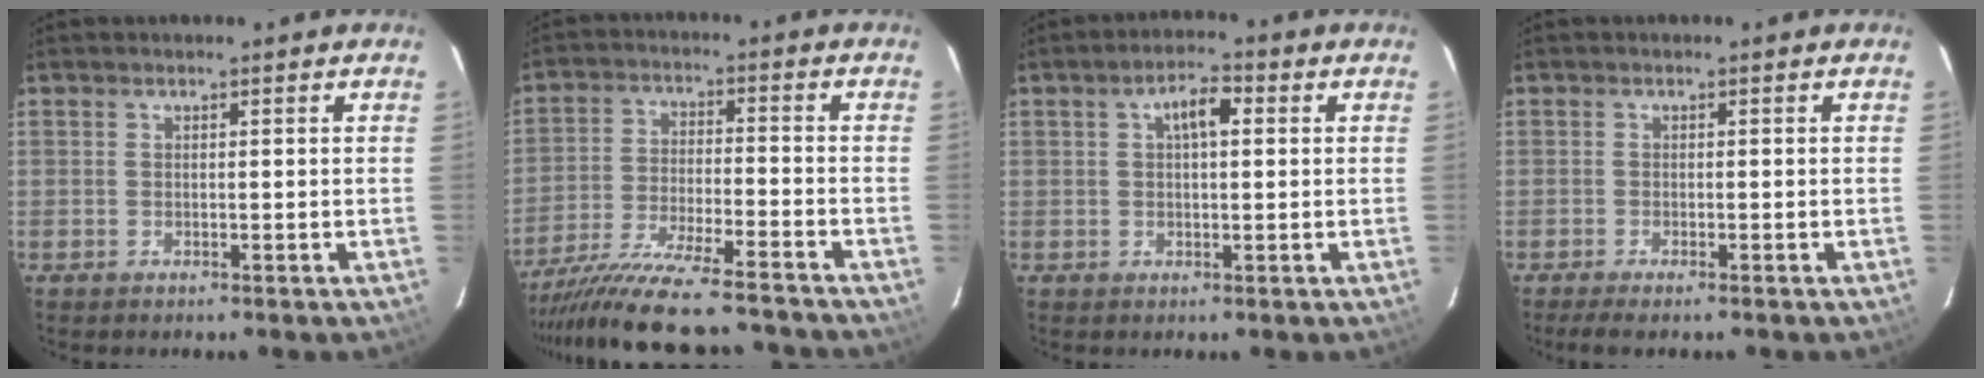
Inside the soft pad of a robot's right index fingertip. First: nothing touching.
{"total": 20.4, "force": [-18.4, 1.7, 8.6], "torque": [-0.173, -0.048, -0.293]}
{"total": 4.7, "force": [1.3, 2.1, 4.1], "torque": [-0.069, 0.017, 0.023]}
{"total": 2.9, "force": [-2.3, 0.1, 1.6], "torque": [-0.039, -0.011, -0.042]}